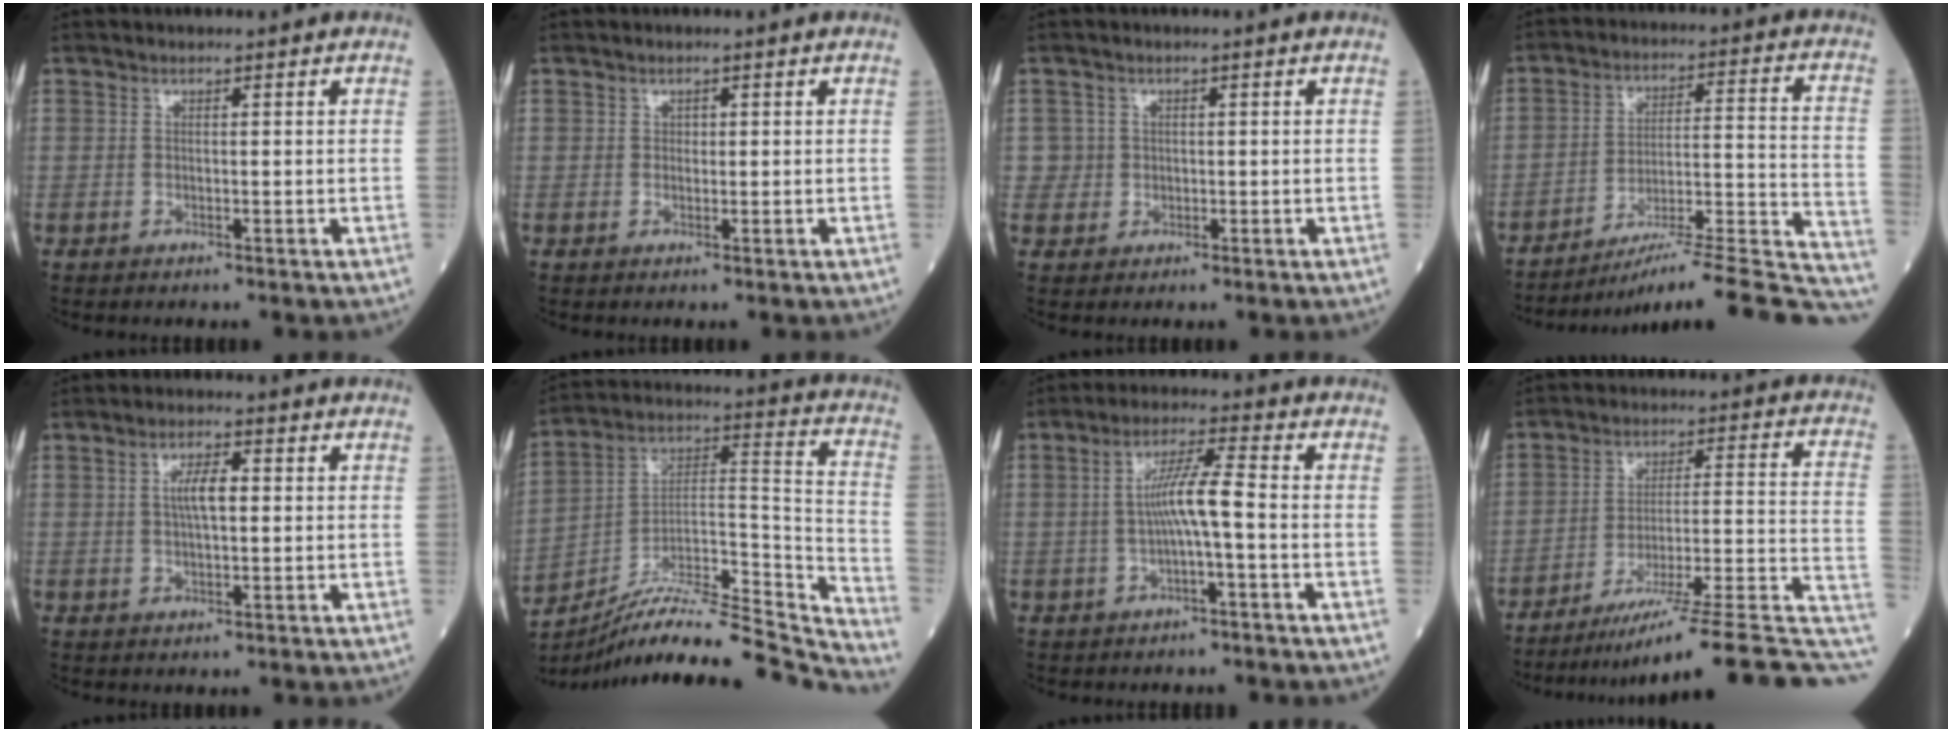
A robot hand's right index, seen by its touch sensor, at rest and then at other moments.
{"total": 0.6, "force": [0.2, 0.5, 0.3], "torque": [-0.005, 0.001, 0.005]}
{"total": 2.0, "force": [0.1, 1.9, -0.3], "torque": [0.017, 0.007, 0.001]}
{"total": 23.8, "force": [-21.4, -0.1, 10.4], "torque": [-0.078, 0.006, -0.299]}
{"total": 4.4, "force": [0.7, 1.2, 4.1], "torque": [-0.079, 0.009, 0.015]}
{"total": 25.7, "force": [-24.0, 1.8, 9.0], "torque": [-0.111, 0.027, -0.366]}
{"total": 6.2, "force": [-0.7, 0.0, 6.1], "torque": [-0.117, 0.013, -0.012]}
{"total": 21.0, "force": [-15.8, 0.4, 13.9], "torque": [-0.138, 0.021, -0.233]}